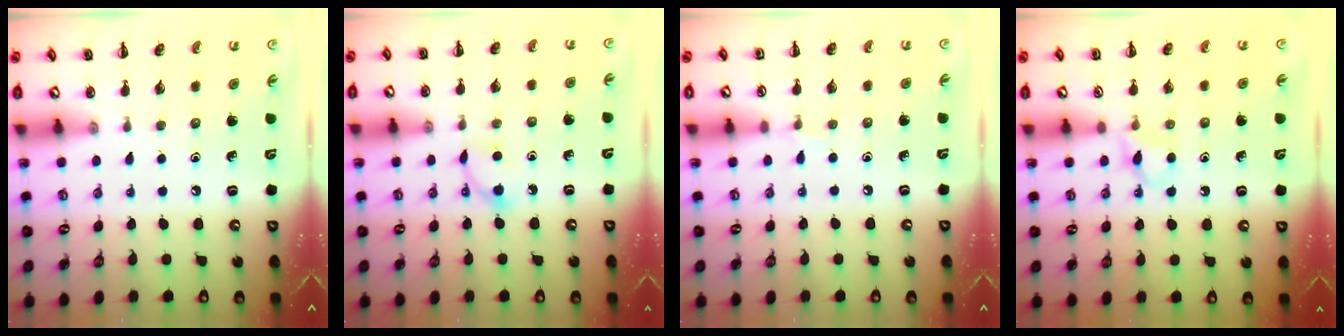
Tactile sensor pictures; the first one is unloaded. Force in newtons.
{"total": 3.4, "press": 3.3, "slide": 1.0}
{"total": 3.1, "press": 2.9, "slide": 1.2}
{"total": 4.3, "press": 4.0, "slide": 1.7}